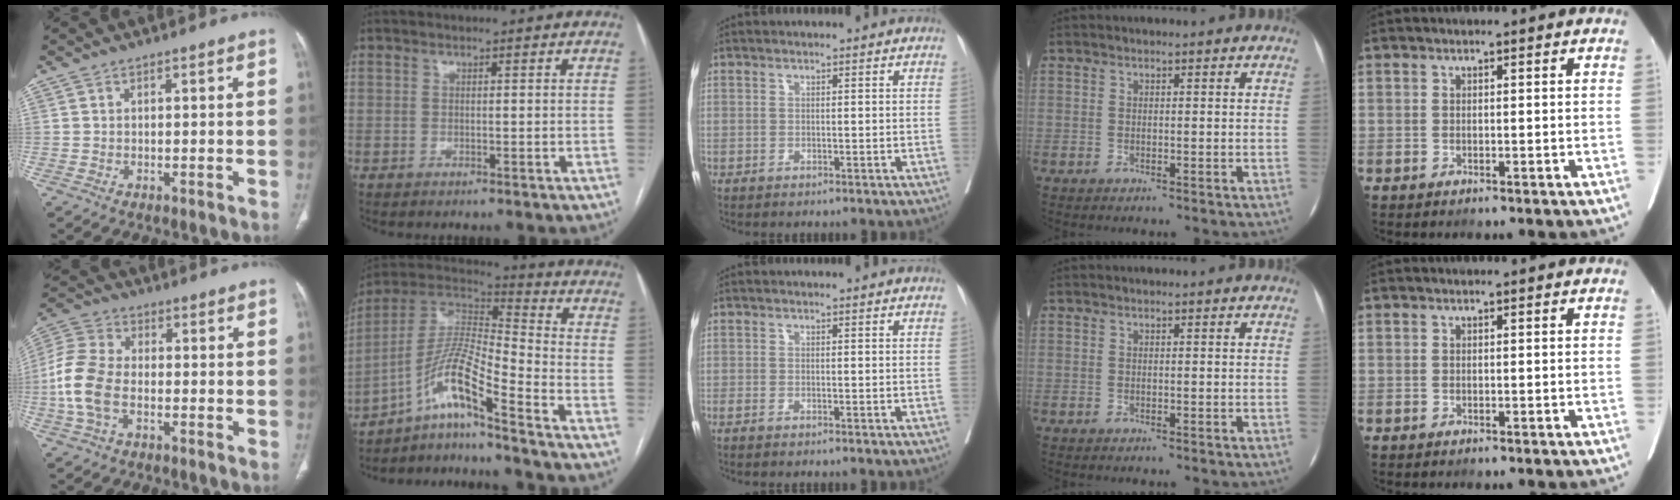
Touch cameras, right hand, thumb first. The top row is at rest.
{"thumb": {"total": 10.9, "force": [-2.3, 6.7, 8.3], "torque": [-0.189, 0.019, -0.053]}, "index": {"total": 10.4, "force": [-7.0, -0.5, 7.6], "torque": [-0.157, 0.014, -0.134]}, "middle": {"total": 1.7, "force": [-1.4, -0.1, 0.8], "torque": [-0.017, -0.002, -0.021]}}